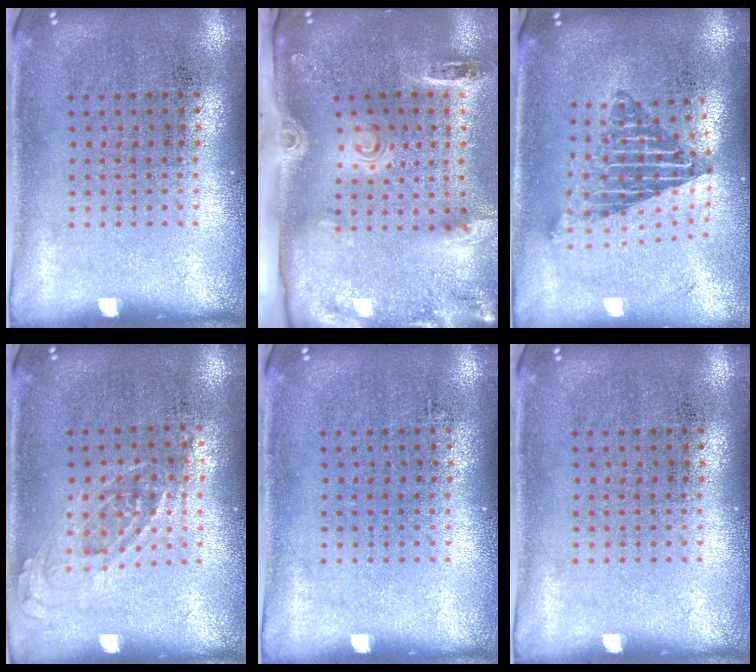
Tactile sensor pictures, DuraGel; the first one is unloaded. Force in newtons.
{"total": 2.9, "press": 2.0, "slide": 2.1}
{"total": 2.0, "press": 1.6, "slide": 1.3}
{"total": 0.8, "press": 0.8, "slide": 0.3}
{"total": 0.0}
{"total": 0.0}